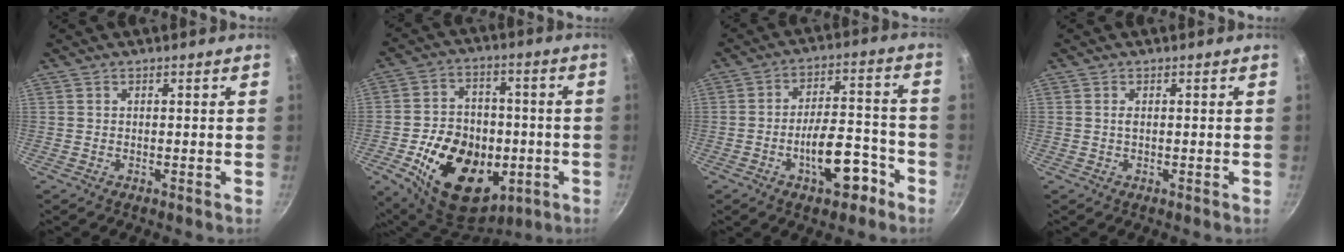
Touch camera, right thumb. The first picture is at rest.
{"total": 22.0, "force": [-5.6, 15.5, 14.6], "torque": [-0.207, 0.026, -0.073]}
{"total": 11.4, "force": [-5.5, 5.1, 8.6], "torque": [-0.104, 0.056, -0.078]}
{"total": 0.7, "force": [0.1, 0.3, 0.7], "torque": [-0.014, 0.001, 0.001]}